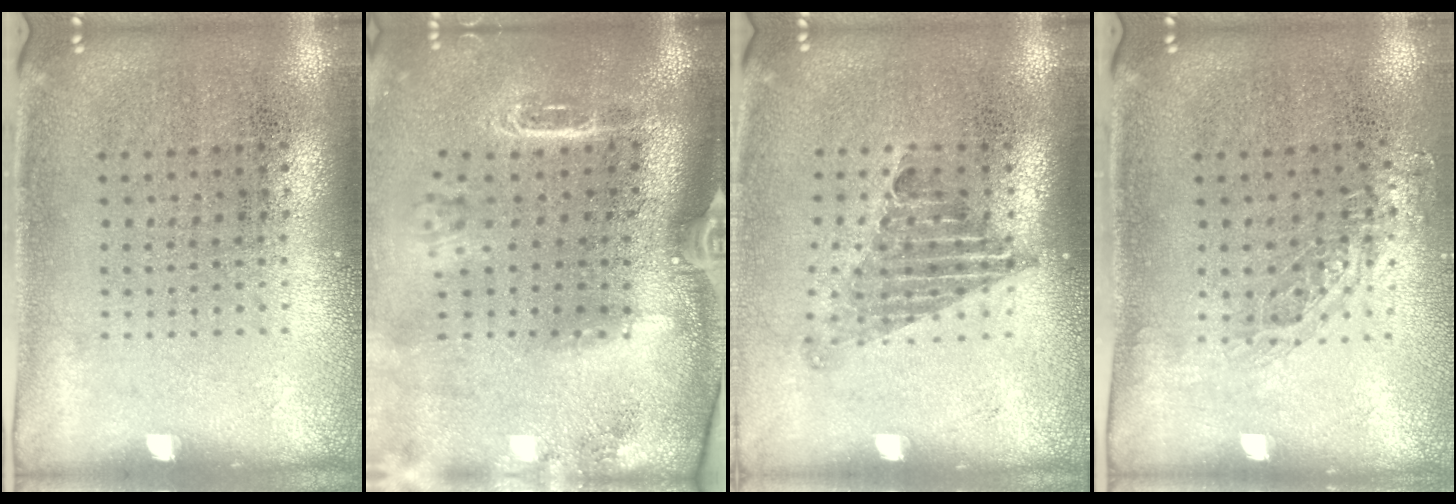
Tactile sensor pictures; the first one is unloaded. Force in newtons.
{"total": 2.6, "press": 1.9, "slide": 1.7}
{"total": 1.3, "press": 1.0, "slide": 0.9}
{"total": 0.7, "press": 0.7, "slide": 0.1}